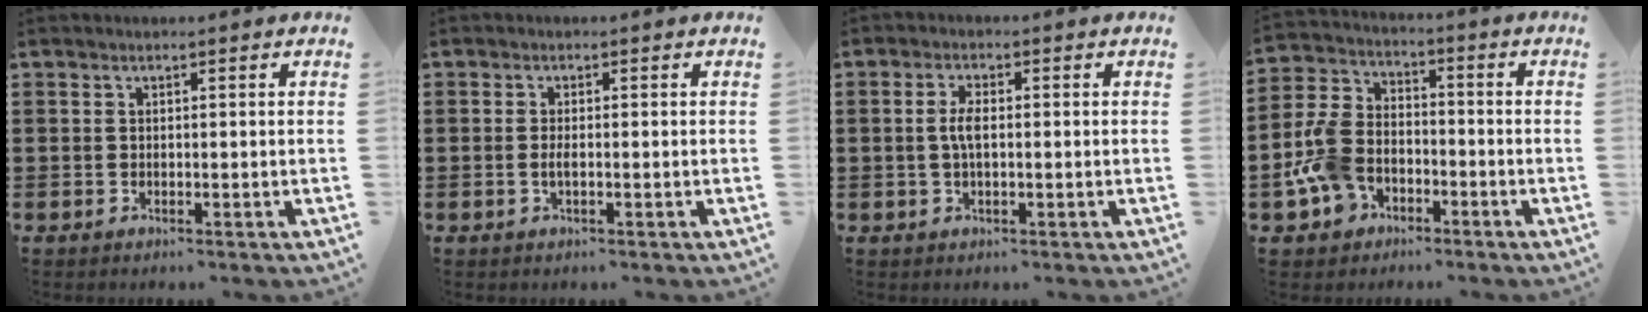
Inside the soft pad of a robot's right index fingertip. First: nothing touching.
{"total": 1.5, "force": [-0.3, 0.3, 1.4], "torque": [-0.026, 0.000, -0.005]}
{"total": 3.3, "force": [0.0, 1.2, 3.0], "torque": [-0.066, -0.001, -0.005]}
{"total": 8.7, "force": [-3.4, 6.5, 4.8], "torque": [-0.145, 0.011, -0.072]}